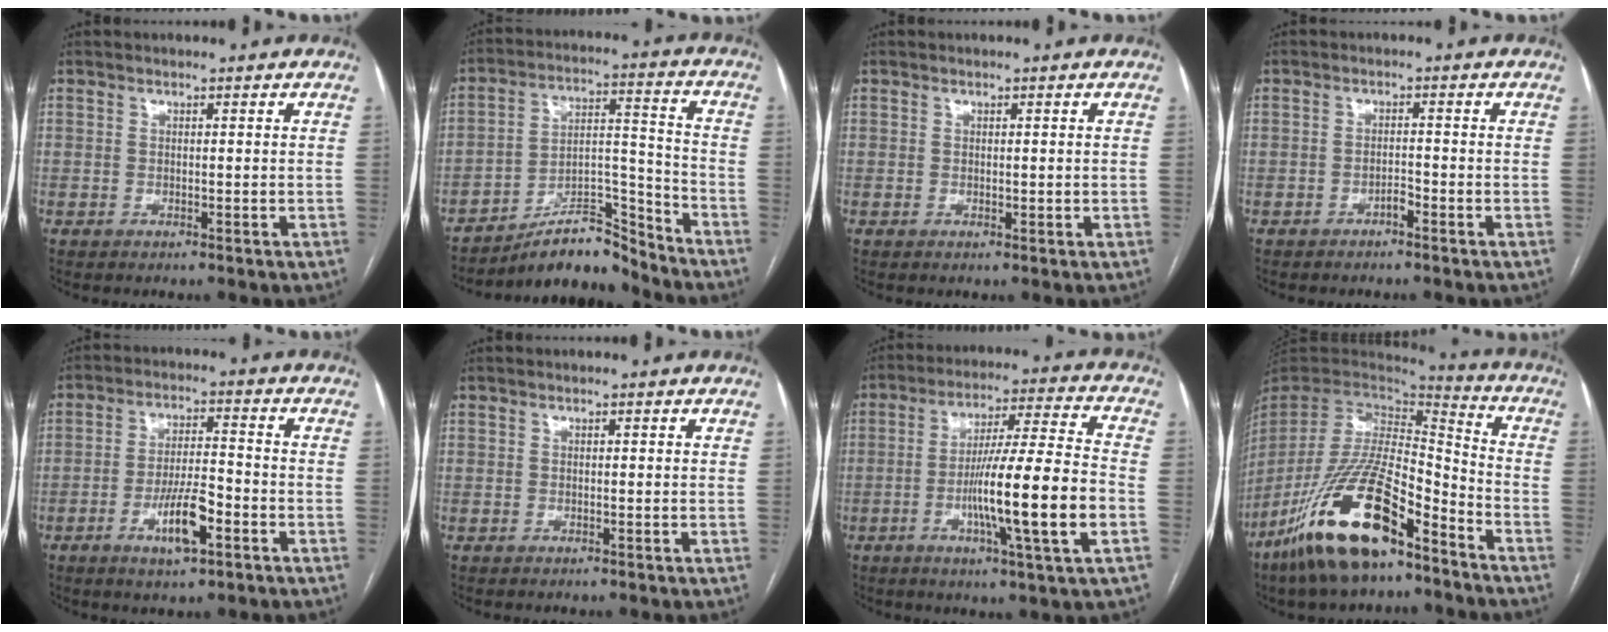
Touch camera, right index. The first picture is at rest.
{"total": 10.7, "force": [-10.0, 2.3, 3.3], "torque": [-0.047, 0.046, -0.170]}
{"total": 0.7, "force": [0.0, 0.4, 0.5], "torque": [-0.008, -0.002, 0.002]}
{"total": 1.5, "force": [-1.2, 0.3, 0.8], "torque": [-0.012, 0.003, -0.019]}
{"total": 8.0, "force": [-3.6, 1.8, 6.9], "torque": [-0.131, 0.000, -0.059]}
{"total": 0.0}
{"total": 16.1, "force": [-4.0, -0.5, 15.6], "torque": [-0.268, -0.007, -0.071]}
{"total": 21.8, "force": [-13.8, 5.7, 15.8], "torque": [-0.333, -0.031, -0.253]}